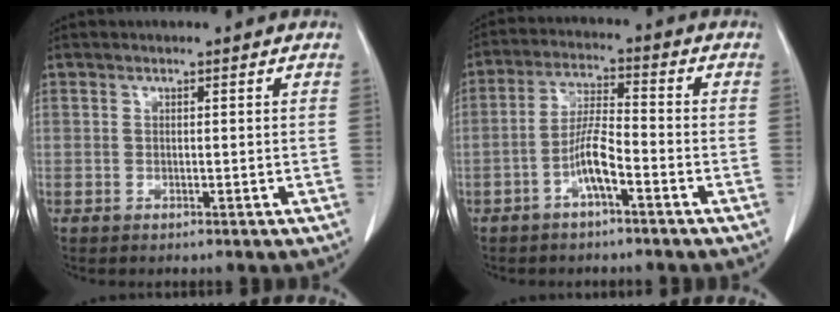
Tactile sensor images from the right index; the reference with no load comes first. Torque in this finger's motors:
{"motor_torque": [0.78, -0.52, 0.23, 0.10]}